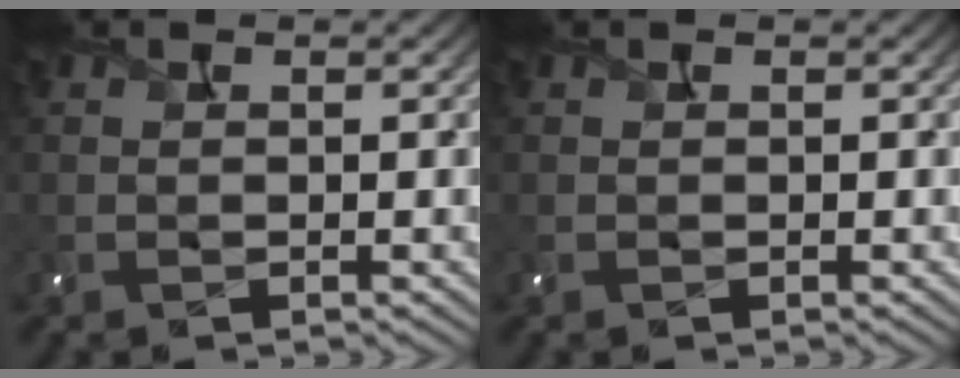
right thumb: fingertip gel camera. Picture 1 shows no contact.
{"total": 0.0}